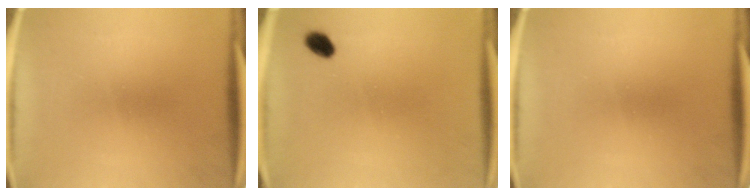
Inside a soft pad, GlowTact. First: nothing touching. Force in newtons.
{"total": 2.8}
{"total": 0.0}